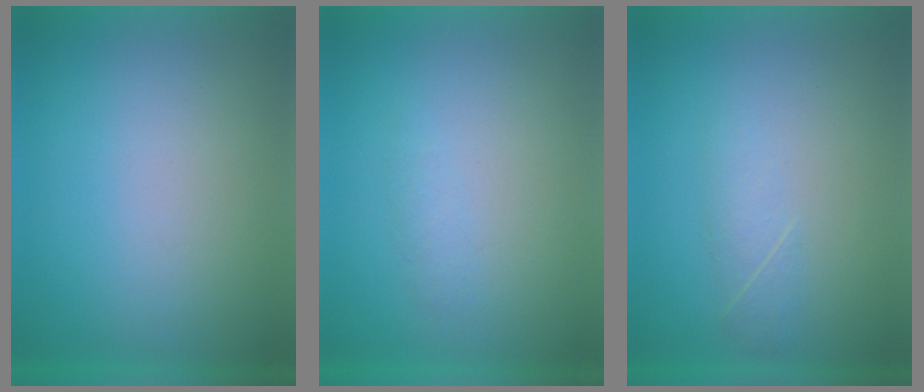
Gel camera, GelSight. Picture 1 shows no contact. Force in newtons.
{"total": 1.1}
{"total": 2.1}